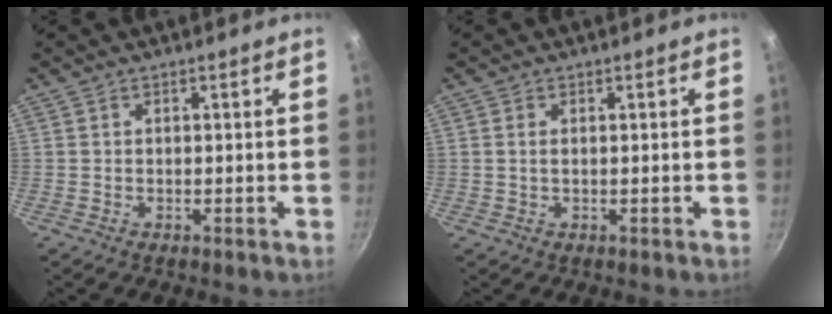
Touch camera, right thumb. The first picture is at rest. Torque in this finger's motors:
{"motor_torque": [-0.05, -0.11, -0.26, 0.04, -0.08]}